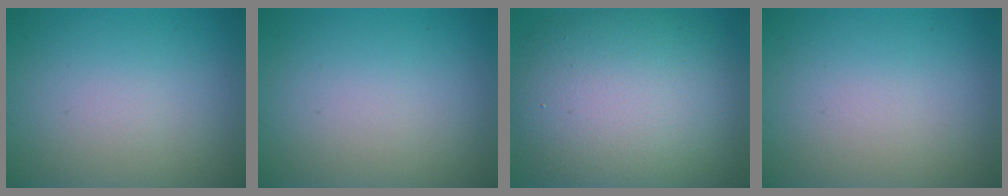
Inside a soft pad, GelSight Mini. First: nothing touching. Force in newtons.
{"total": 0.0}
{"total": 12.9, "press": 12.9, "slide": 0.6}
{"total": 0.0}